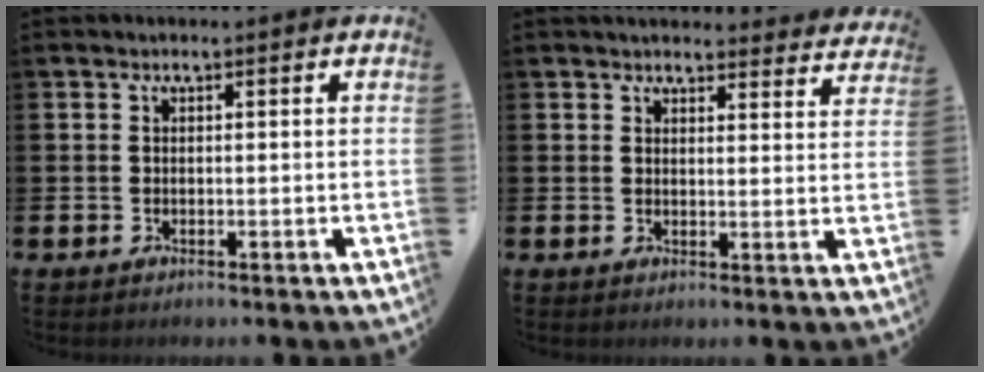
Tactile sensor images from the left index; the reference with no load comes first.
{"total": 3.6, "force": [3.5, 0.6, 0.1], "torque": [0.001, -0.023, 0.062]}